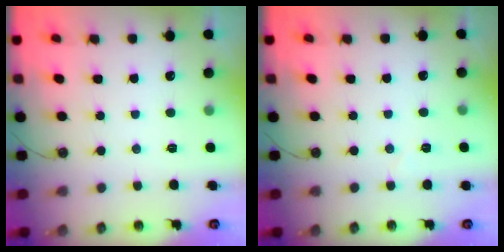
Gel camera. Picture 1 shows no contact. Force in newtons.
{"total": 3.3, "press": 2.8, "slide": 1.7}